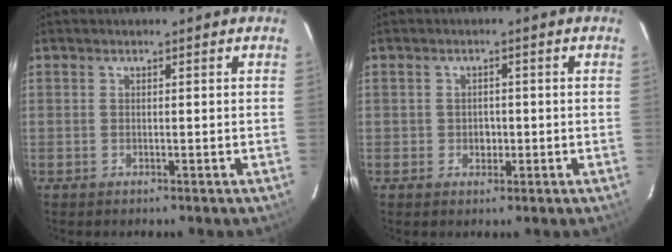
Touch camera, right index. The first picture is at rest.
{"total": 2.2, "force": [-0.4, 2.0, 0.7], "torque": [-0.012, 0.006, -0.004]}